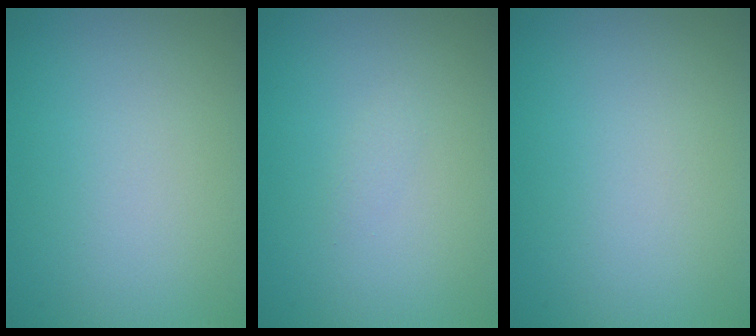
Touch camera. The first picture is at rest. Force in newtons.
{"total": 0.6, "press": 0.6, "slide": 0.0}
{"total": 0.0}